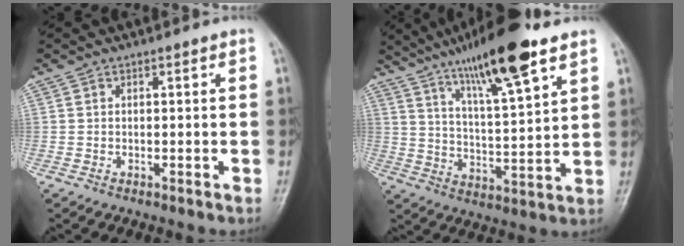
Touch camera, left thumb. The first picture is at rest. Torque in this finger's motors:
{"motor_torque": [1.20, -0.12, 1.62, -1.16, 0.13]}